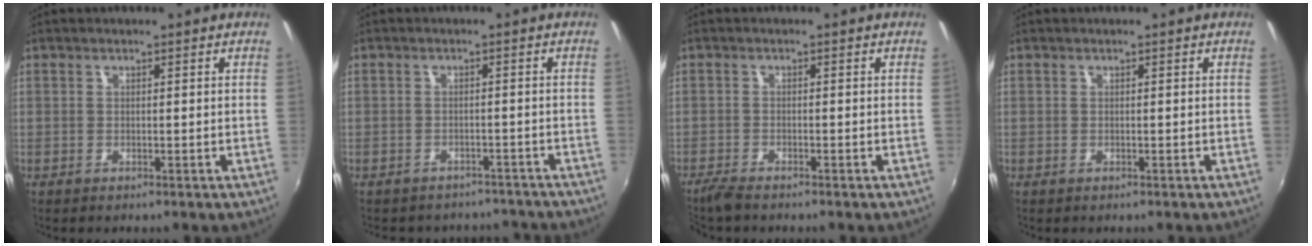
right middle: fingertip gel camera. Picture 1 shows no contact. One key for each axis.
{"total": 8.6, "fx": -7.4, "fy": 4.1, "fz": 1.7, "tx": -0.037, "ty": 0.015, "tz": -0.088}
{"total": 3.0, "fx": -2.7, "fy": 0.3, "fz": 1.3, "tx": -0.038, "ty": -0.012, "tz": -0.055}
{"total": 0.0}